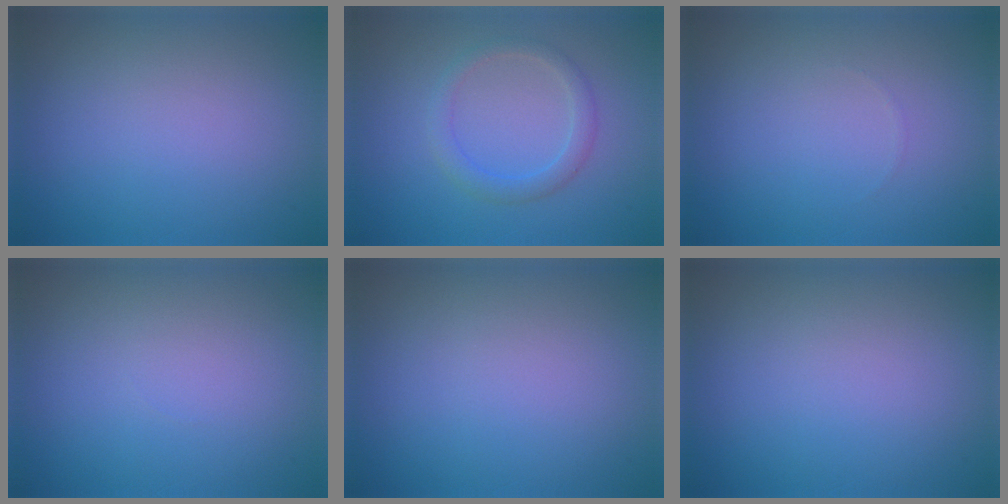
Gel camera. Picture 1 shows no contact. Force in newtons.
{"total": 2.1, "press": 2.1, "slide": 0.1}
{"total": 0.0}
{"total": 0.0}
{"total": 0.0}
{"total": 0.0}